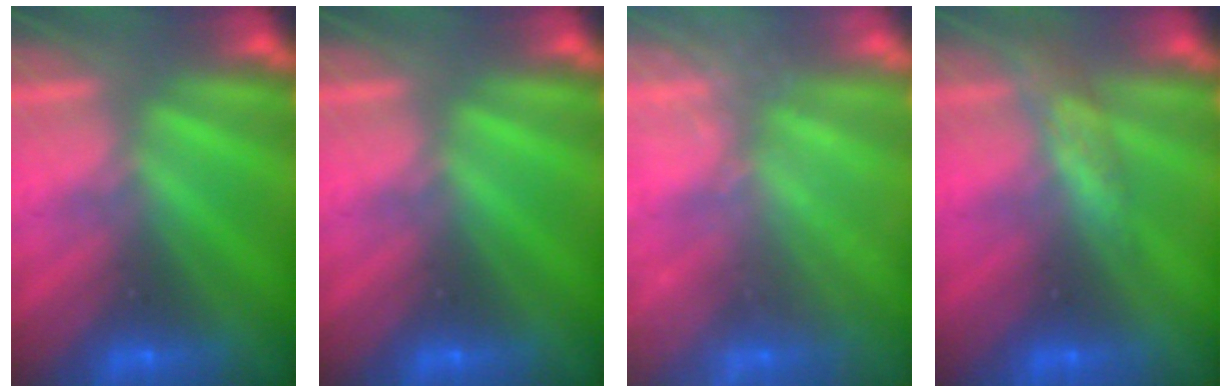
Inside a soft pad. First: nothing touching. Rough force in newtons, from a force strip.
{"total": 0.0}
{"total": 2.4}
{"total": 2.9}